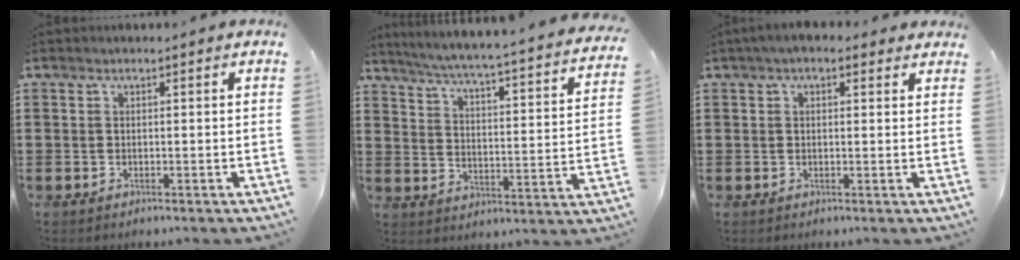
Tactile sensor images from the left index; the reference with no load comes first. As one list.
[{"total": 4.0, "force": [3.5, -0.5, 1.9], "torque": [-0.058, -0.040, 0.048]}, {"total": 2.4, "force": [1.4, 1.2, 1.4], "torque": [-0.032, 0.010, 0.025]}]